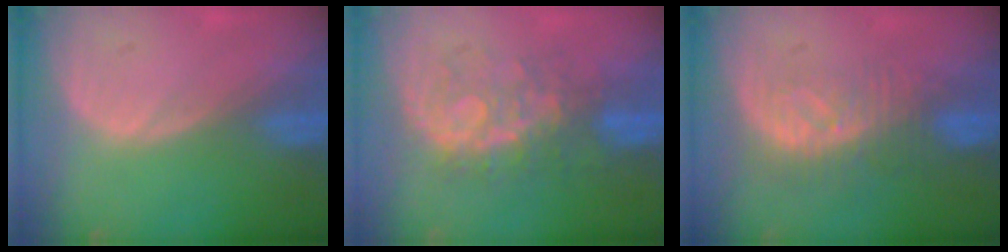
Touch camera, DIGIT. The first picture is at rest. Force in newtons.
{"total": 7.6, "press": 7.5, "slide": 1.5}
{"total": 8.2, "press": 7.3, "slide": 3.8}